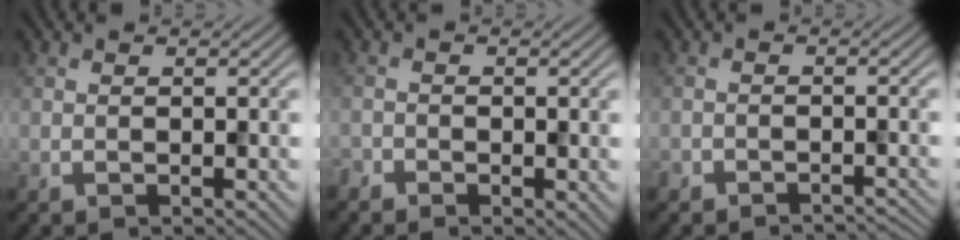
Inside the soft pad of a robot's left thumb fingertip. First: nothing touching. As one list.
[{"total": 1.6, "force": [-1.1, 1.0, 0.7], "torque": [-0.014, -0.003, -0.026]}, {"total": 2.5, "force": [-2.4, 0.6, 0.3], "torque": [-0.003, 0.000, -0.038]}]